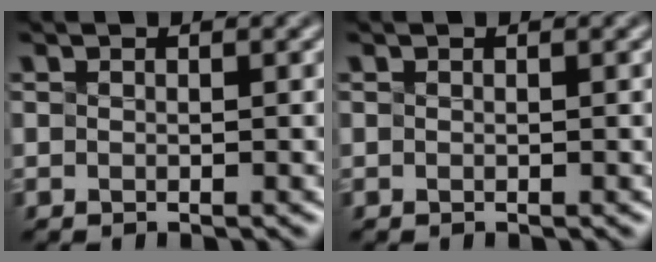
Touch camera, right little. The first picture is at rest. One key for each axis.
{"total": 0.0}